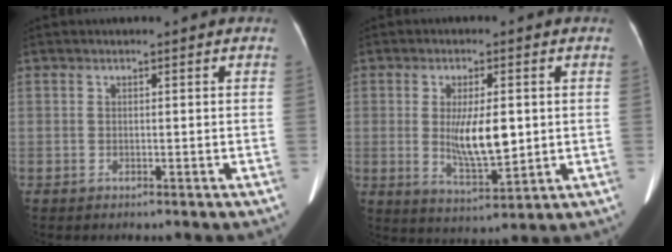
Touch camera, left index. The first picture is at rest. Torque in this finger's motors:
{"motor_torque": [0.24, -0.01, 0.23, 0.04]}